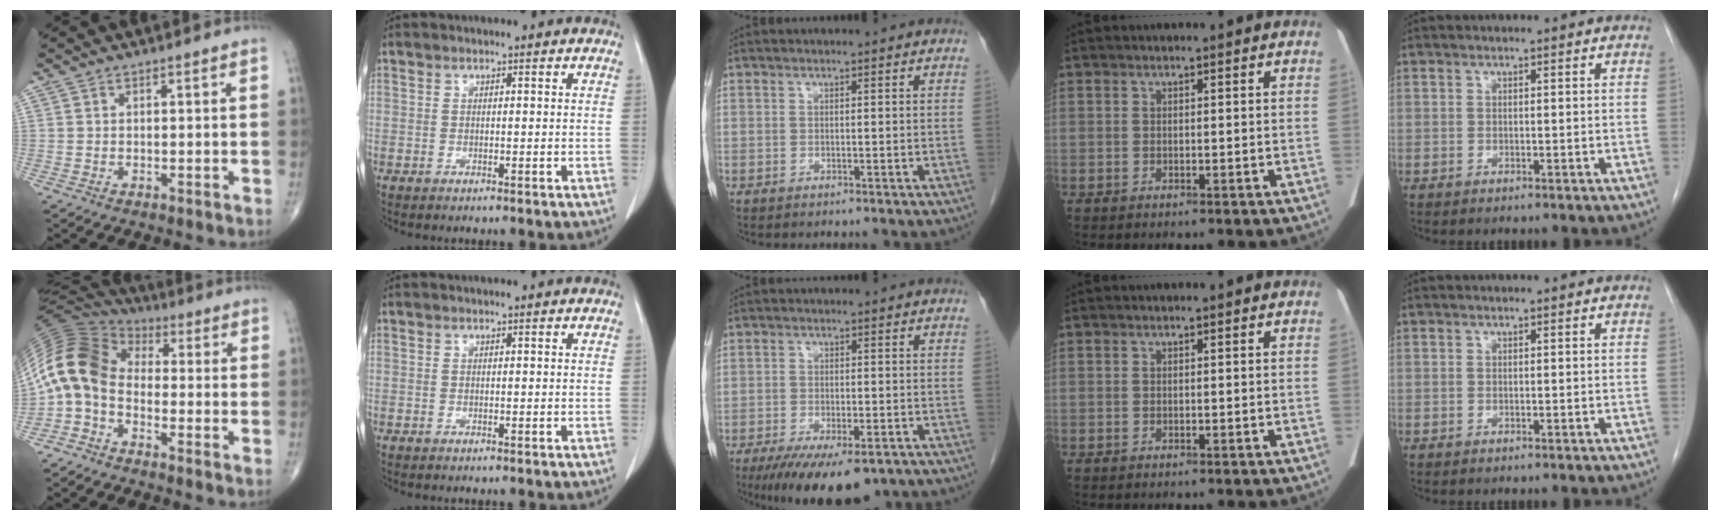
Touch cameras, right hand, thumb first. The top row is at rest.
{"thumb": {"total": 11.6, "force": [-2.2, 7.7, 8.5], "torque": [-0.171, 0.058, -0.064]}, "middle": {"total": 11.1, "force": [-7.5, 3.9, 7.2], "torque": [-0.115, -0.014, -0.113]}}